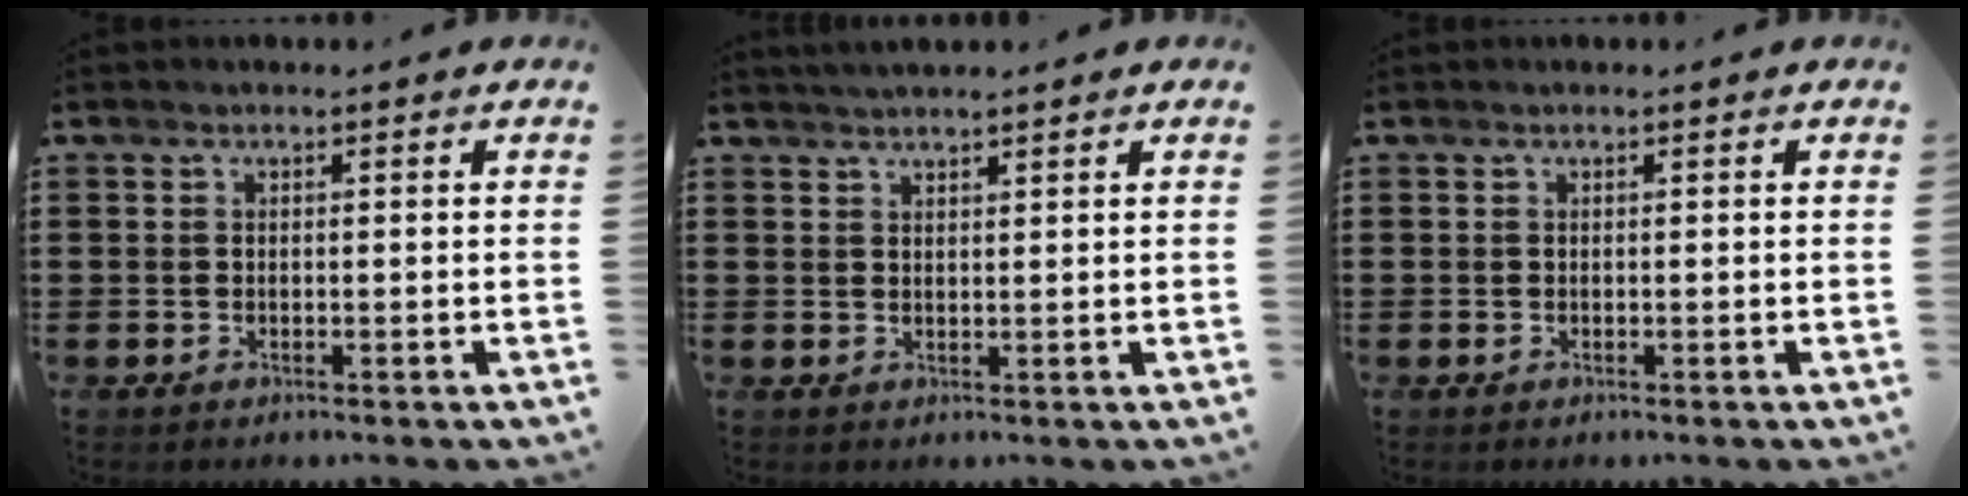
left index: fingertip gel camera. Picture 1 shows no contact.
{"total": 1.5, "force": [1.5, 0.1, 0.2], "torque": [-0.007, 0.004, 0.029]}
{"total": 0.0}